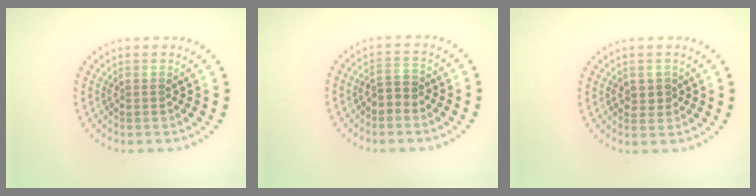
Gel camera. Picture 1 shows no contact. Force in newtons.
{"total": 1.9, "press": 1.8, "slide": 0.7}
{"total": 1.1, "press": 1.1, "slide": 0.3}